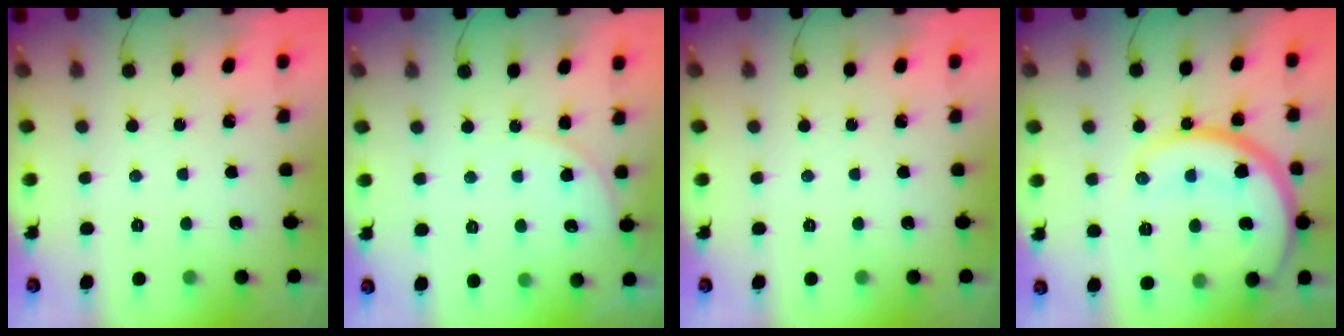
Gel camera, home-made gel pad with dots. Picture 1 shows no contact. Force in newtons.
{"total": 5.4, "press": 5.3, "slide": 0.8}
{"total": 0.0}
{"total": 18.9, "press": 18.9, "slide": 1.2}